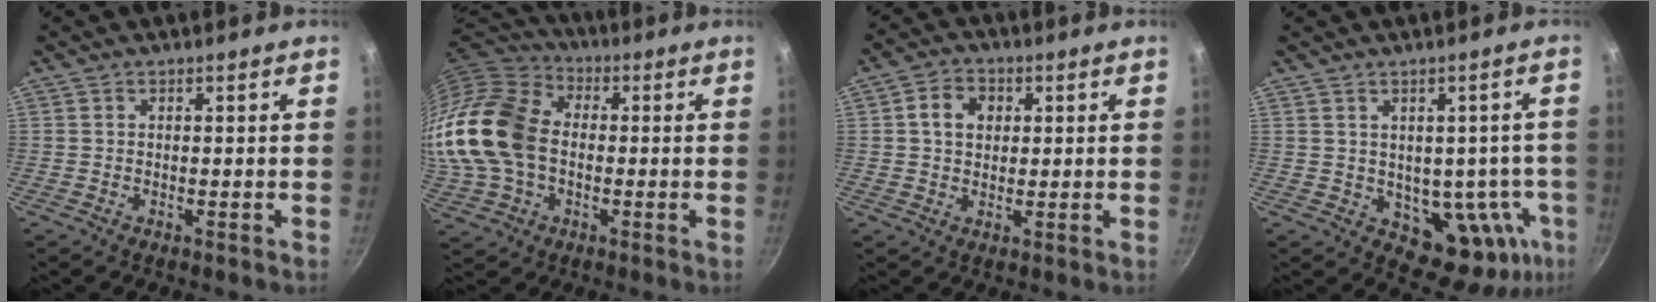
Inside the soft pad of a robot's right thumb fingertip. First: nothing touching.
{"total": 21.6, "force": [-0.8, 15.6, 14.9], "torque": [-0.315, 0.038, -0.019]}
{"total": 5.9, "force": [1.4, 4.6, 3.4], "torque": [-0.039, 0.007, 0.017]}
{"total": 12.2, "force": [-1.9, 8.2, 8.8], "torque": [-0.057, 0.001, -0.009]}